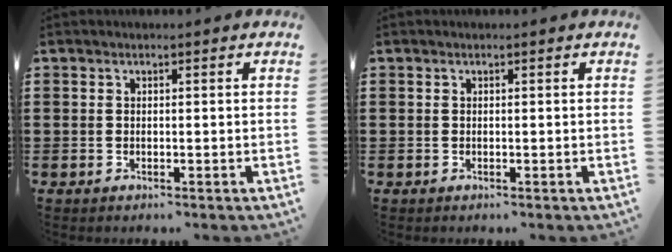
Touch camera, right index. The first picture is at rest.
{"total": 0.0}